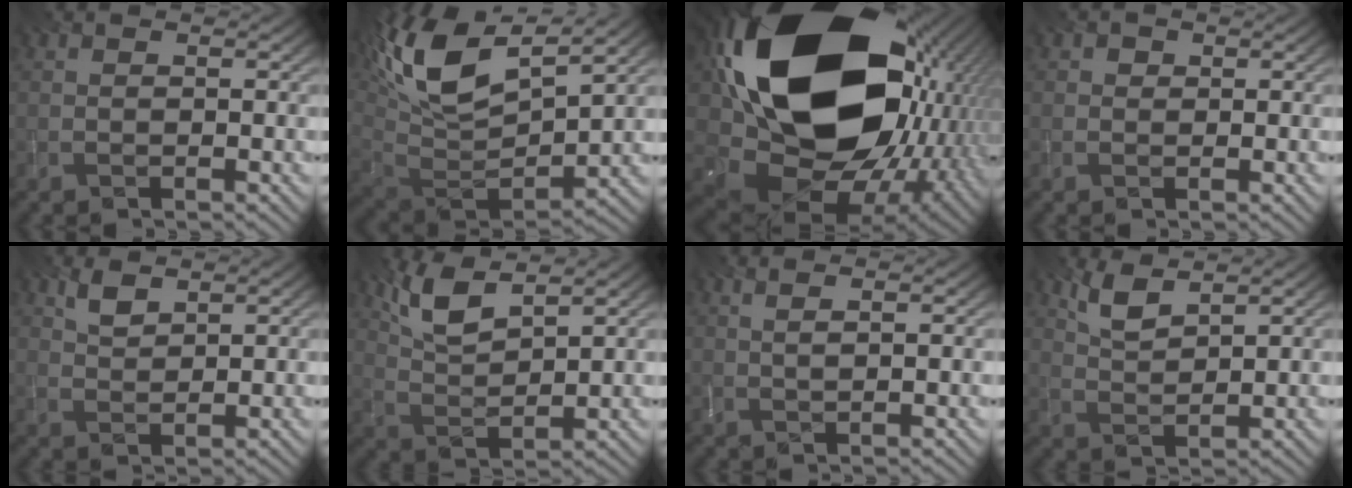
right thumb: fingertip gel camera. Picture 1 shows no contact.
{"total": 16.1, "force": [7.7, 7.2, 12.1], "torque": [-0.290, 0.033, 0.143]}
{"total": 23.4, "force": [4.3, 17.2, 15.3], "torque": [-0.353, -0.065, 0.121]}
{"total": 1.2, "force": [0.3, 1.1, 0.3], "torque": [-0.002, -0.001, 0.002]}
{"total": 2.8, "force": [1.9, 1.2, 1.6], "torque": [-0.039, -0.001, 0.041]}
{"total": 7.0, "force": [4.7, 2.2, 4.7], "torque": [-0.113, 0.002, 0.098]}
{"total": 1.8, "force": [1.0, 0.4, 1.5], "torque": [-0.024, 0.003, 0.019]}
{"total": 4.3, "force": [3.0, 1.4, 2.7], "torque": [-0.070, -0.003, 0.066]}